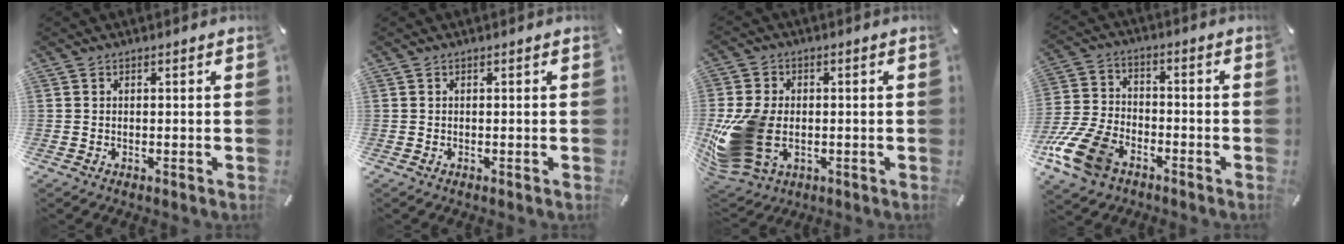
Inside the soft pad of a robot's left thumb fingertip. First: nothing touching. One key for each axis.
{"total": 0.0}
{"total": 16.7, "fx": -2.9, "fy": 11.9, "fz": 11.2, "tx": -0.247, "ty": 0.004, "tz": -0.049}
{"total": 14.3, "fx": -7.9, "fy": 8.7, "fz": 8.0, "tx": -0.172, "ty": 0.041, "tz": -0.144}